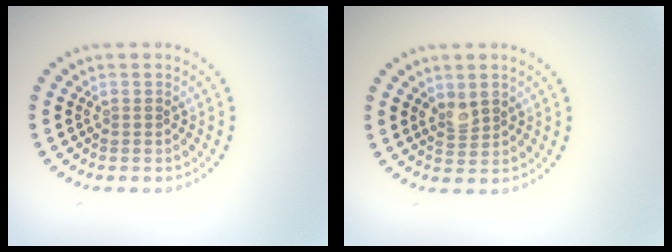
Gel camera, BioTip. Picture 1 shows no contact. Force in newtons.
{"total": 1.7, "press": 1.6, "slide": 0.5}